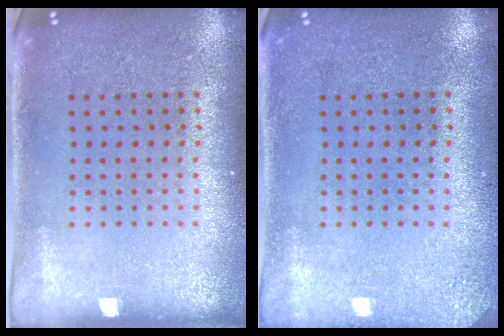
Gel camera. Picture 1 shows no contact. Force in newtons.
{"total": 1.6, "press": 1.6, "slide": 0.2}